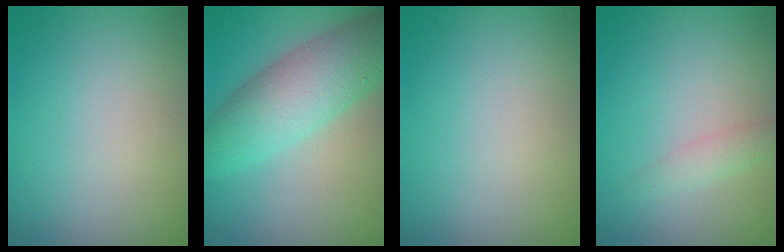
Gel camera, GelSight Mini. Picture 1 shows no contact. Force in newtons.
{"total": 7.3, "press": 7.3, "slide": 0.2}
{"total": 0.0}
{"total": 1.3, "press": 1.3, "slide": 0.1}